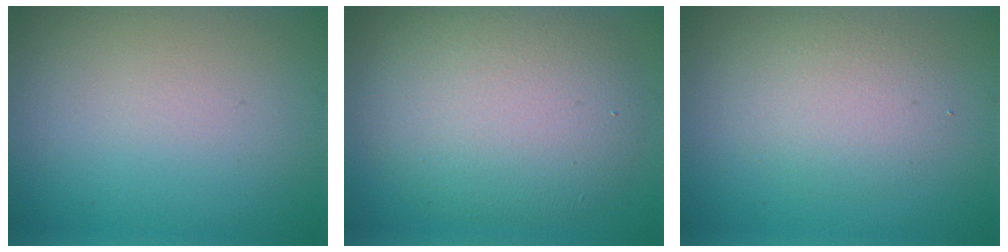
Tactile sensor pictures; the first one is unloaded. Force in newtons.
{"total": 8.1, "press": 8.0, "slide": 0.6}
{"total": 2.8, "press": 2.8, "slide": 0.2}